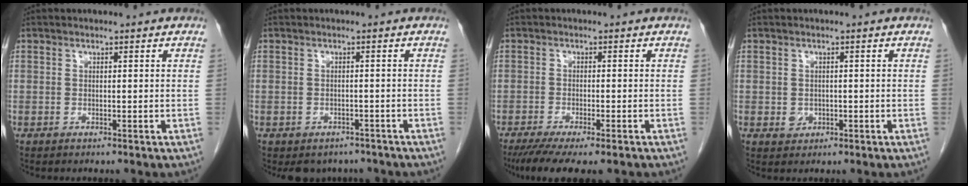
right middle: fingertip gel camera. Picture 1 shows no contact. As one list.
[{"total": 4.6, "force": [-3.9, 2.5, 0.4], "torque": [0.006, 0.011, -0.047]}, {"total": 9.8, "force": [-7.5, 1.8, 6.0], "torque": [-0.087, -0.018, -0.116]}, {"total": 1.5, "force": [-0.3, 1.4, 0.6], "torque": [-0.011, 0.003, 0.001]}]